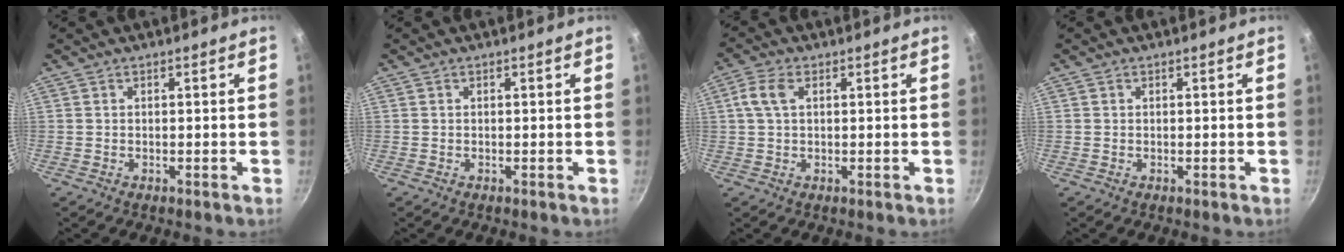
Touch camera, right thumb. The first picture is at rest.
{"total": 0.0}
{"total": 4.4, "force": [1.1, 2.5, 3.4], "torque": [-0.070, 0.012, 0.020]}
{"total": 0.0}